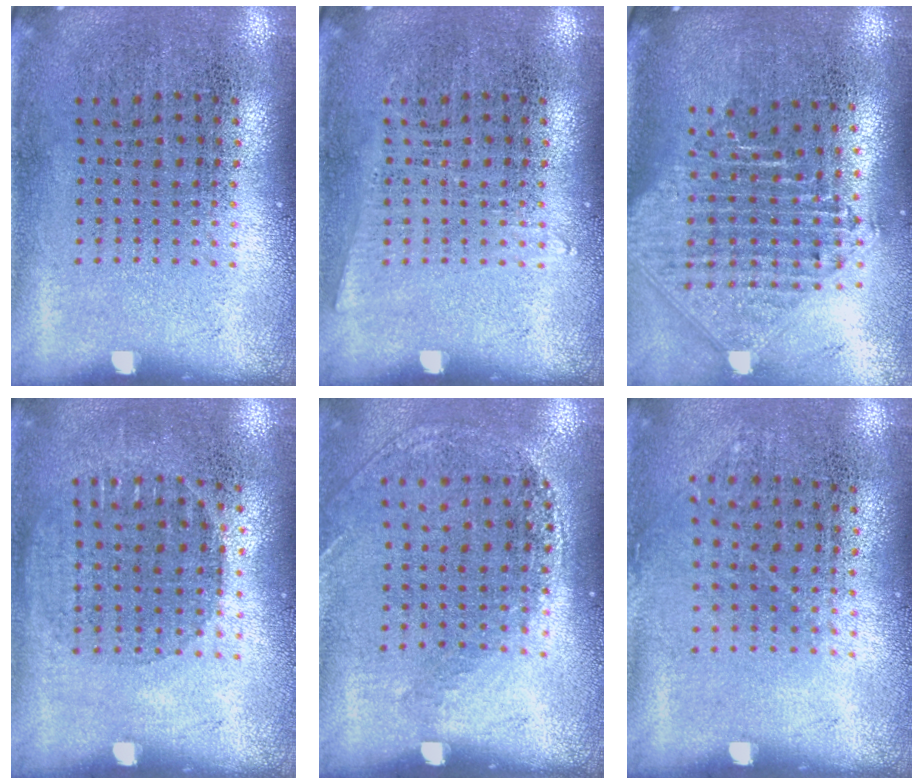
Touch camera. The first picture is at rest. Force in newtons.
{"total": 0.7, "press": 0.7, "slide": 0.0}
{"total": 2.3, "press": 1.8, "slide": 1.4}
{"total": 0.9, "press": 0.8, "slide": 0.4}
{"total": 1.2, "press": 1.0, "slide": 0.8}
{"total": 0.8, "press": 0.6, "slide": 0.5}